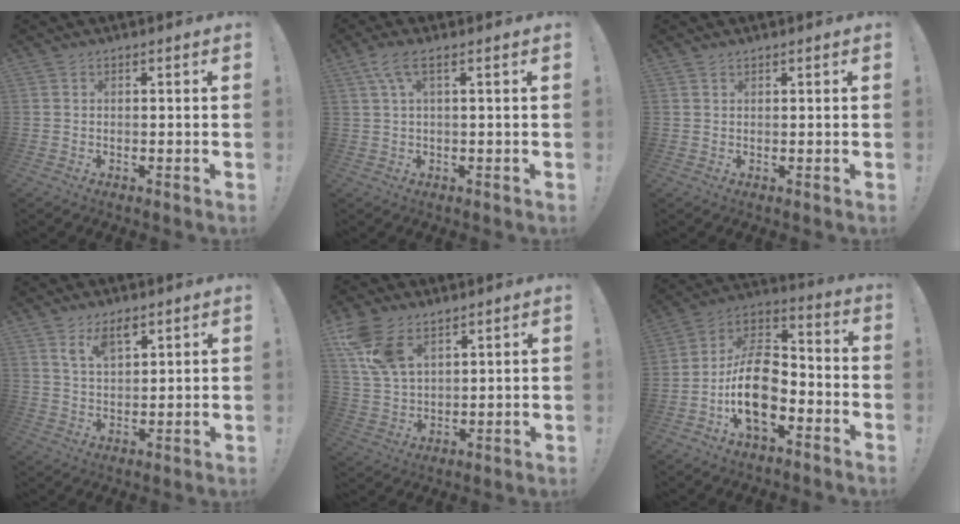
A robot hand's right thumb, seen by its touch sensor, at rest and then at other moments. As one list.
[{"total": 4.2, "force": [1.6, 0.6, 3.8], "torque": [-0.083, 0.000, 0.029]}, {"total": 0.8, "force": [0.7, 0.2, 0.3], "torque": [-0.006, 0.000, 0.013]}, {"total": 6.2, "force": [4.6, 2.4, 3.4], "torque": [-0.064, -0.021, 0.082]}, {"total": 11.1, "force": [7.0, 6.1, 6.1], "torque": [-0.125, -0.019, 0.141]}, {"total": 16.3, "force": [-5.8, 10.0, 11.5], "torque": [-0.212, 0.035, -0.093]}]